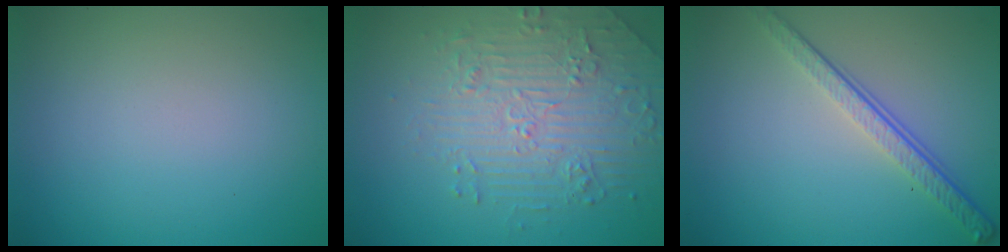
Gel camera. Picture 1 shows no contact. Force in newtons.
{"total": 4.4, "press": 4.0, "slide": 1.8}
{"total": 4.0, "press": 2.8, "slide": 2.9}